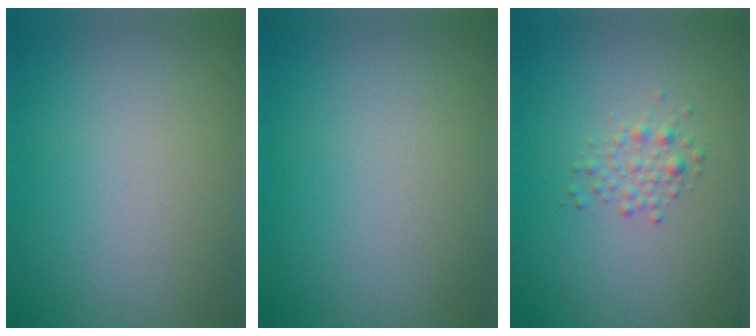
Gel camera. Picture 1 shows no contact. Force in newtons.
{"total": 0.0}
{"total": 1.6, "press": 1.6, "slide": 0.0}